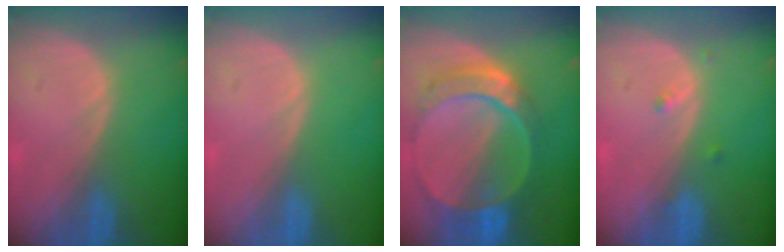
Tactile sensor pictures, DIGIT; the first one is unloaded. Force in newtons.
{"total": 0.0}
{"total": 9.7, "press": 8.3, "slide": 4.9}
{"total": 1.3, "press": 1.1, "slide": 0.7}